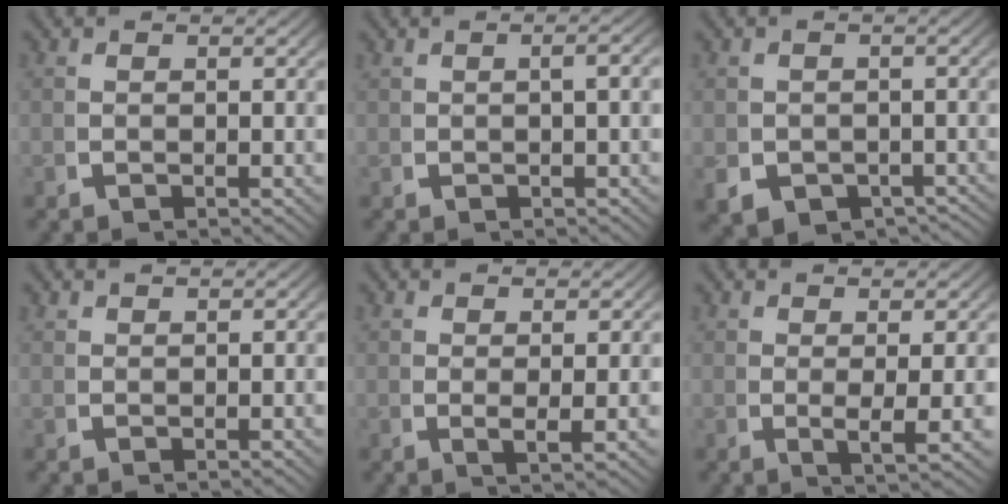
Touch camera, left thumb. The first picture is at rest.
{"total": 1.3, "force": [-0.1, 0.2, 1.2], "torque": [-0.021, 0.000, 0.005]}
{"total": 7.2, "force": [-4.1, 5.0, 3.0], "torque": [-0.061, -0.045, -0.049]}
{"total": 0.9, "force": [0.8, -0.2, -0.1], "torque": [0.007, 0.001, 0.021]}
{"total": 1.9, "force": [0.7, 0.1, 1.8], "torque": [-0.035, -0.007, 0.021]}
{"total": 3.0, "force": [0.6, 0.3, 2.9], "torque": [-0.055, -0.009, 0.016]}